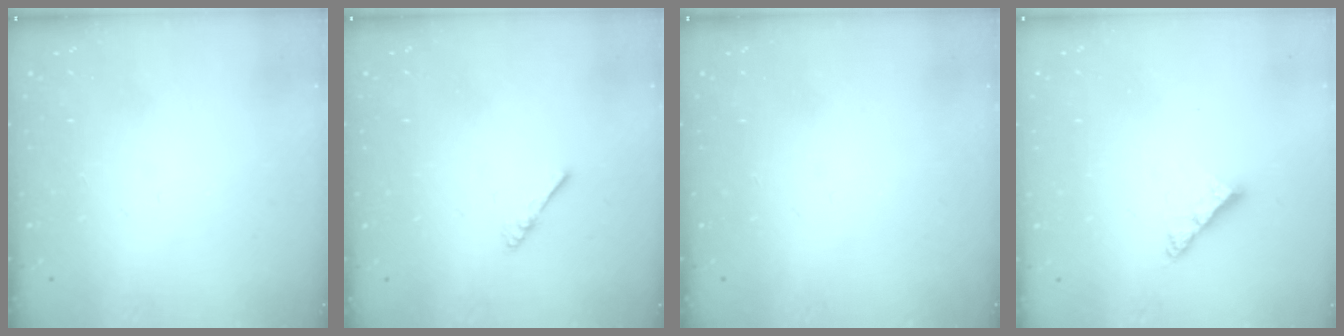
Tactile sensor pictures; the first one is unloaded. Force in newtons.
{"total": 2.4, "press": 2.4, "slide": 0.5}
{"total": 0.0}
{"total": 5.3, "press": 5.3, "slide": 0.6}